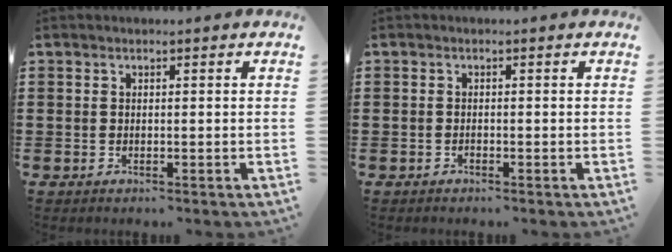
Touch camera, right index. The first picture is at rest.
{"total": 0.6, "force": [-0.5, 0.2, 0.2], "torque": [-0.006, -0.001, -0.010]}